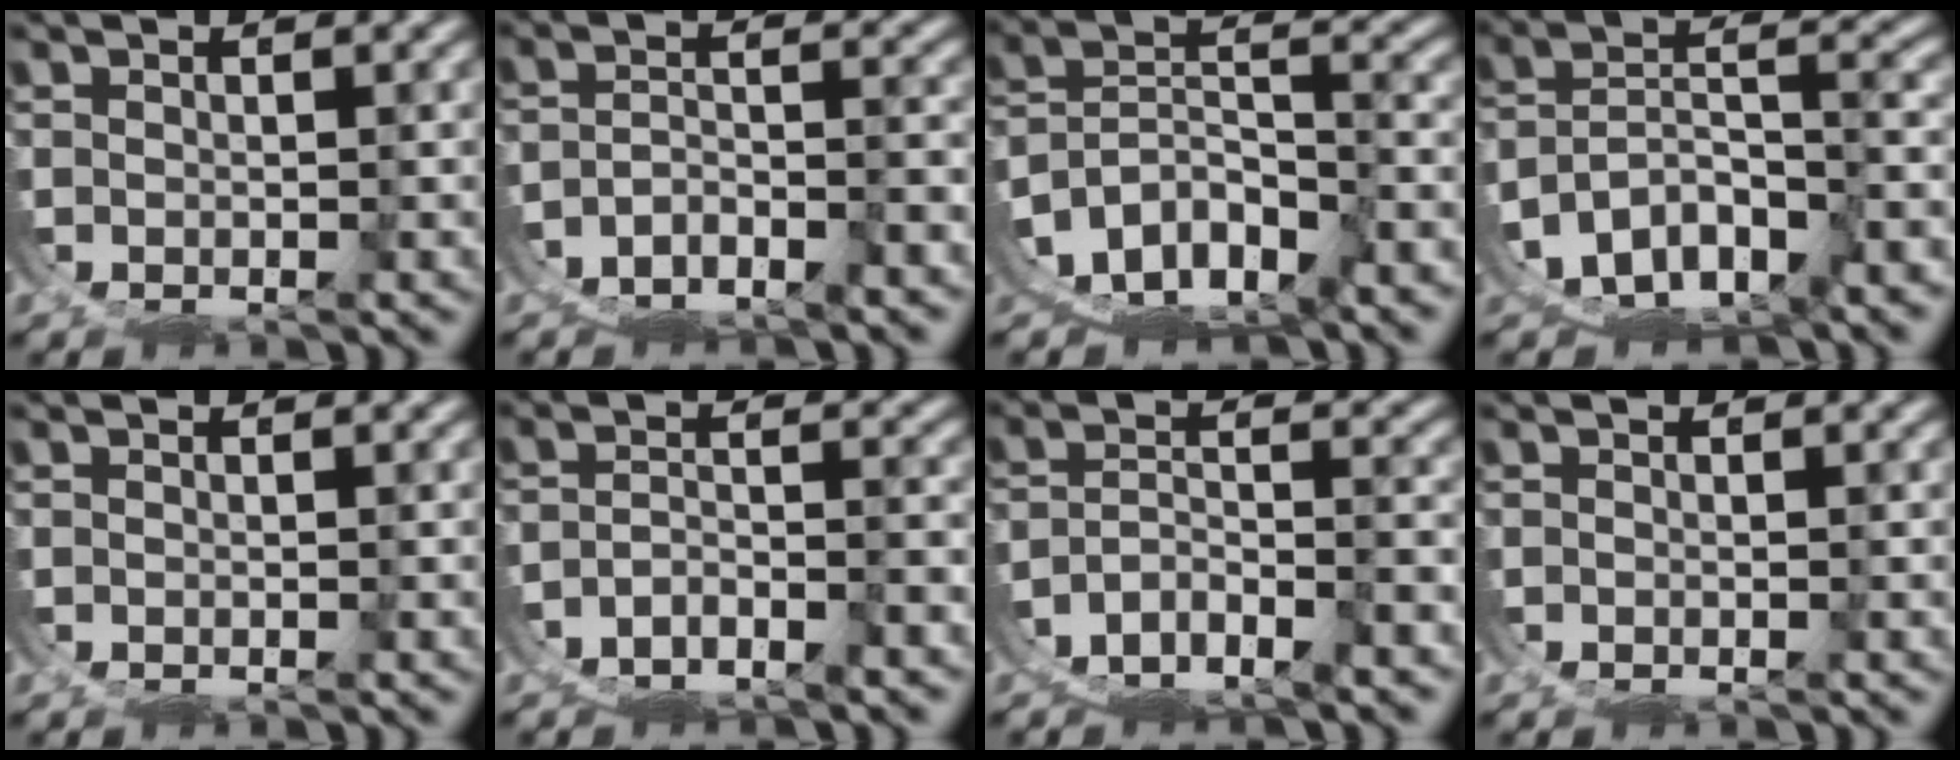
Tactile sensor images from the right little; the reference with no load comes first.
{"total": 7.6, "force": [-5.2, 5.2, 1.7], "torque": [-0.044, -0.026, -0.086]}
{"total": 14.8, "force": [-6.7, 12.3, 4.8], "torque": [-0.141, -0.061, -0.108]}
{"total": 12.1, "force": [-6.1, 9.6, 4.1], "torque": [-0.117, -0.038, -0.098]}
{"total": 0.0}
{"total": 6.6, "force": [-4.6, 4.5, 1.6], "torque": [-0.038, -0.020, -0.078]}
{"total": 10.0, "force": [-6.0, 7.5, 2.5], "torque": [-0.073, -0.037, -0.100]}
{"total": 0.0}